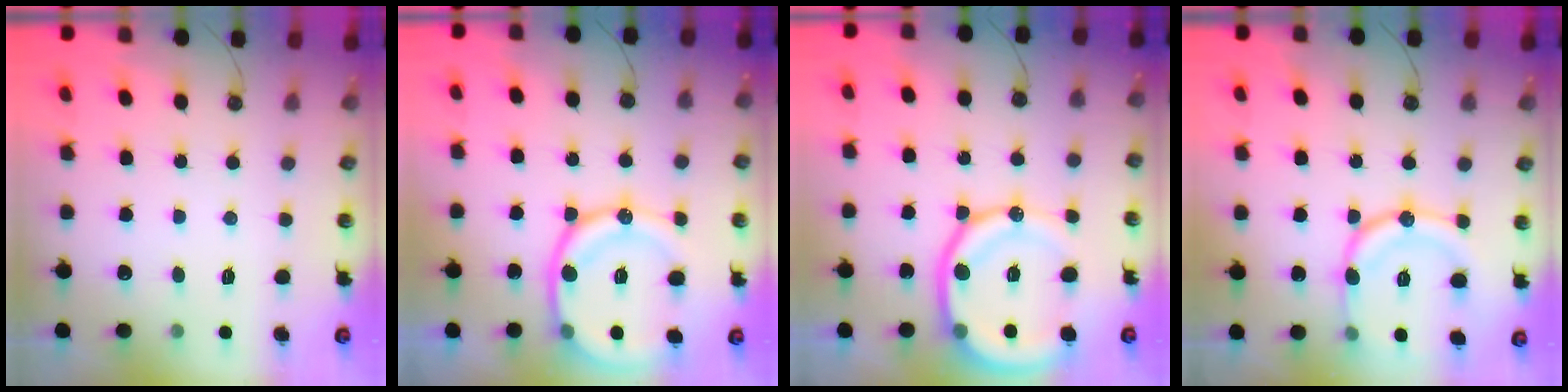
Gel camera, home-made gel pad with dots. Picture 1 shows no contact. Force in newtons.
{"total": 19.0, "press": 18.9, "slide": 1.9}
{"total": 18.4, "press": 18.2, "slide": 2.3}
{"total": 15.7, "press": 15.6, "slide": 1.5}